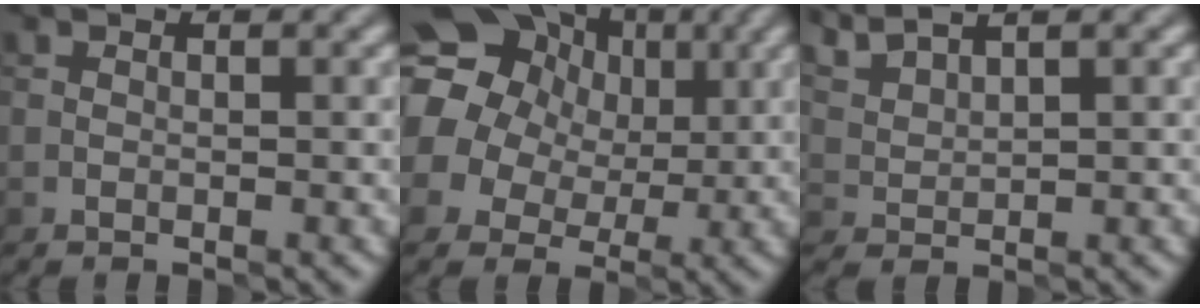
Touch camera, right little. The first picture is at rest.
{"total": 15.7, "force": [5.7, 13.0, 6.6], "torque": [-0.149, 0.028, 0.079]}
{"total": 3.2, "force": [2.9, 0.5, 1.4], "torque": [-0.033, 0.016, 0.063]}